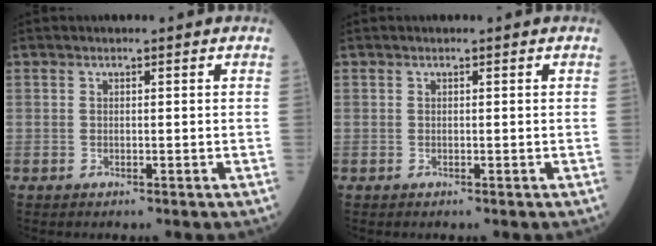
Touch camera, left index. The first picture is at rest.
{"total": 0.0}